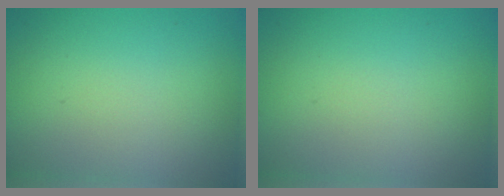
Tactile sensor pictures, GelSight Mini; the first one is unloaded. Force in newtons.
{"total": 0.0}